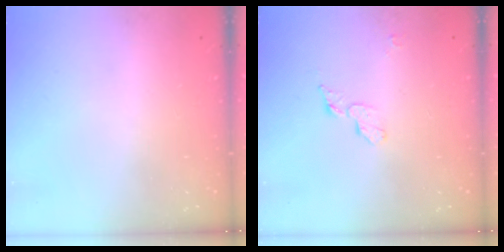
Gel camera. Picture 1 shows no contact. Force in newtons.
{"total": 5.5, "press": 5.5, "slide": 0.6}